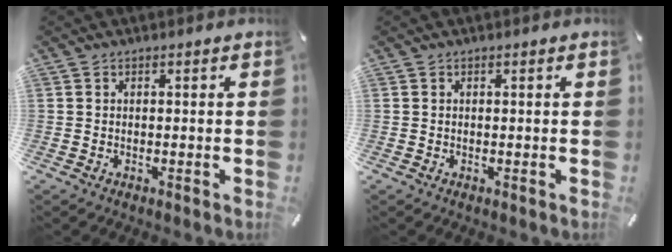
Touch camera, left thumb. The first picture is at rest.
{"total": 0.0}